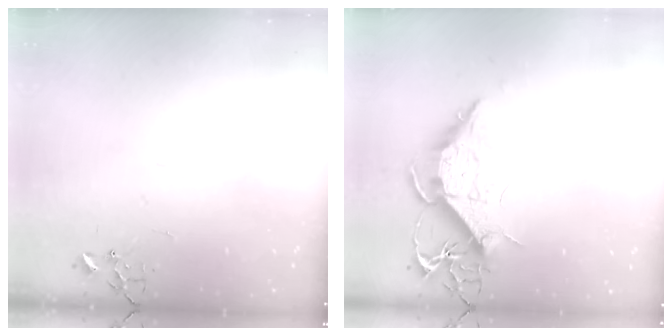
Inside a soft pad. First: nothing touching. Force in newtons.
{"total": 12.6, "press": 12.6, "slide": 1.2}